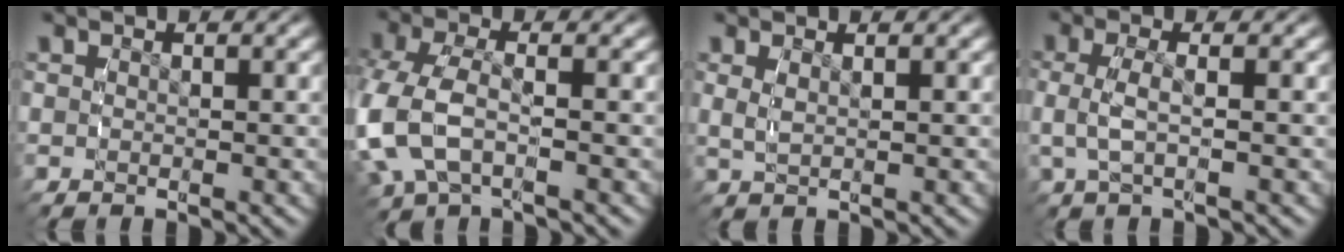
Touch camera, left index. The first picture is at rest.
{"total": 6.0, "force": [-1.3, 4.3, 4.0], "torque": [-0.139, -0.028, -0.009]}
{"total": 1.3, "force": [0.5, 0.7, 0.9], "torque": [-0.027, -0.005, 0.014]}
{"total": 2.5, "force": [-0.3, 1.0, 2.3], "torque": [-0.062, -0.001, -0.003]}